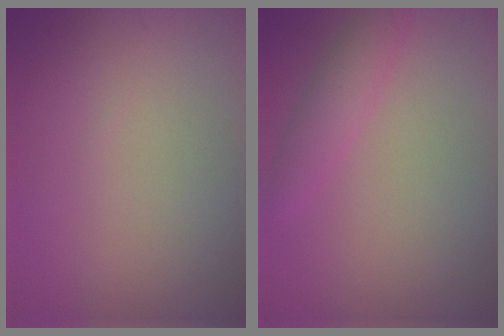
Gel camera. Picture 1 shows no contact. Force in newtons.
{"total": 2.3, "press": 2.3, "slide": 0.1}